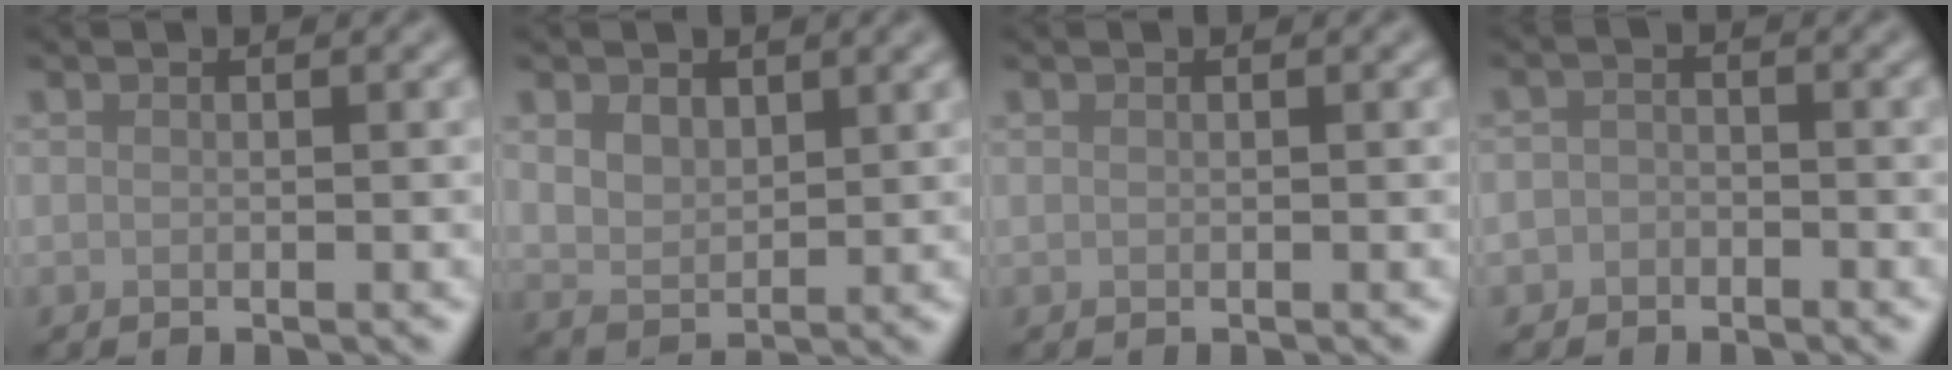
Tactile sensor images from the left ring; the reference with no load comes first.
{"total": 2.9, "force": [1.3, 2.0, 1.7], "torque": [-0.038, -0.006, 0.027]}
{"total": 0.0}
{"total": 1.7, "force": [-1.1, 1.2, 0.1], "torque": [0.008, 0.003, -0.025]}